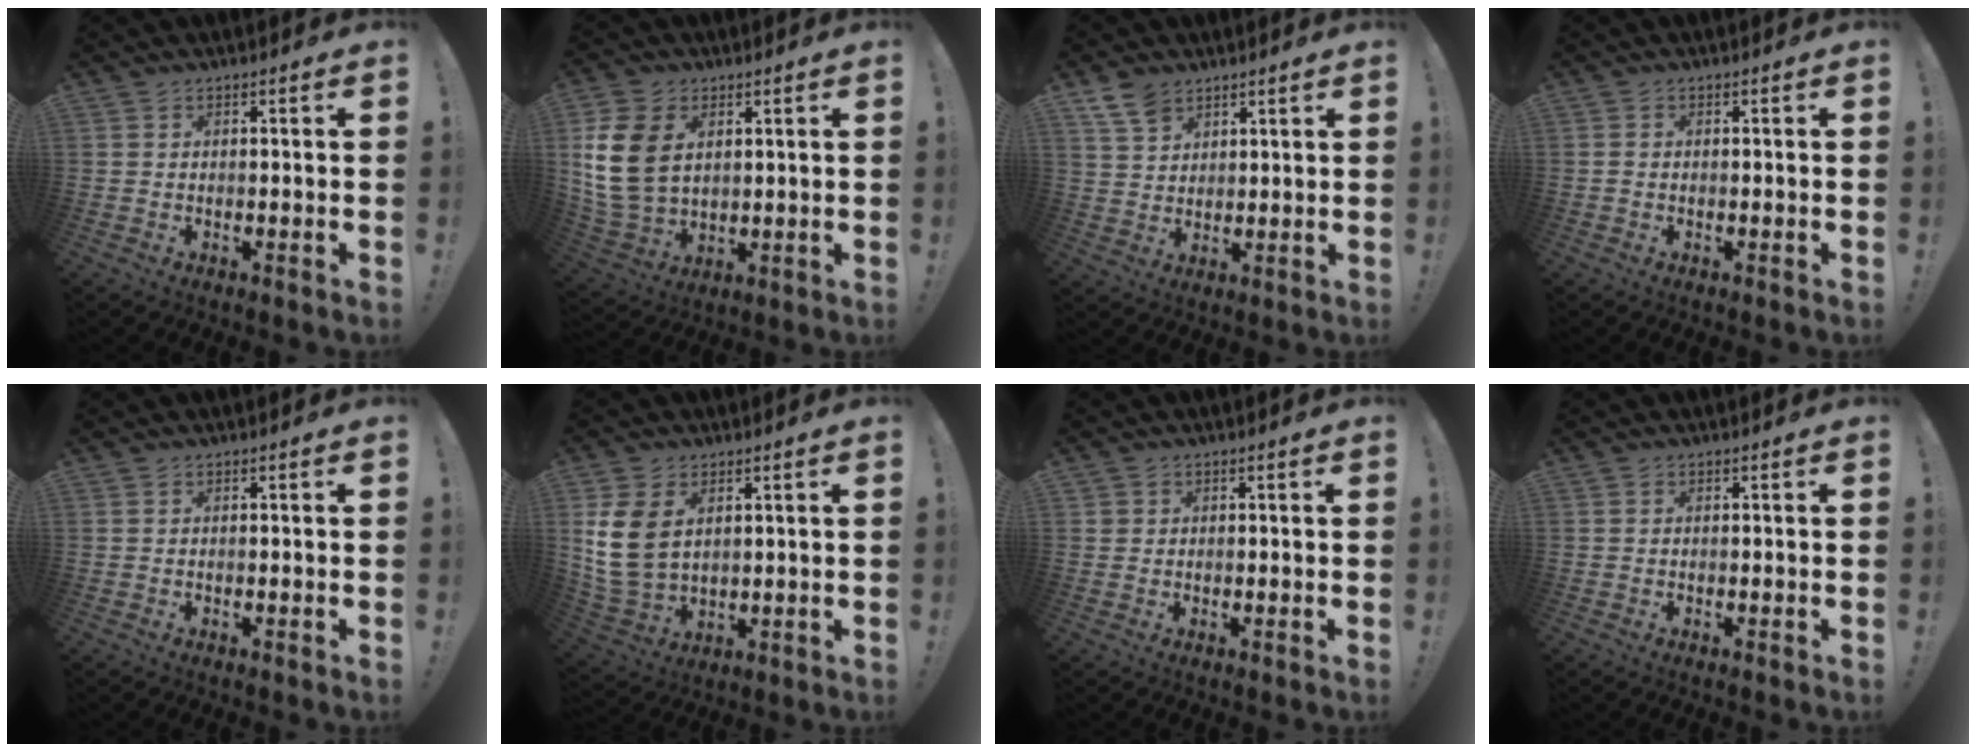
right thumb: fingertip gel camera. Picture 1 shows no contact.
{"total": 14.7, "force": [3.9, 10.5, 9.5], "torque": [-0.200, -0.013, 0.076]}
{"total": 8.6, "force": [5.7, 6.0, 2.5], "torque": [-0.041, -0.031, 0.114]}
{"total": 0.5, "force": [-0.3, 0.4, 0.2], "torque": [-0.002, 0.002, -0.005]}
{"total": 0.0}
{"total": 10.9, "force": [3.4, 7.4, 7.2], "torque": [-0.155, -0.012, 0.067]}
{"total": 1.2, "force": [0.6, 1.1, 0.1], "torque": [0.002, -0.001, 0.010]}
{"total": 0.0}